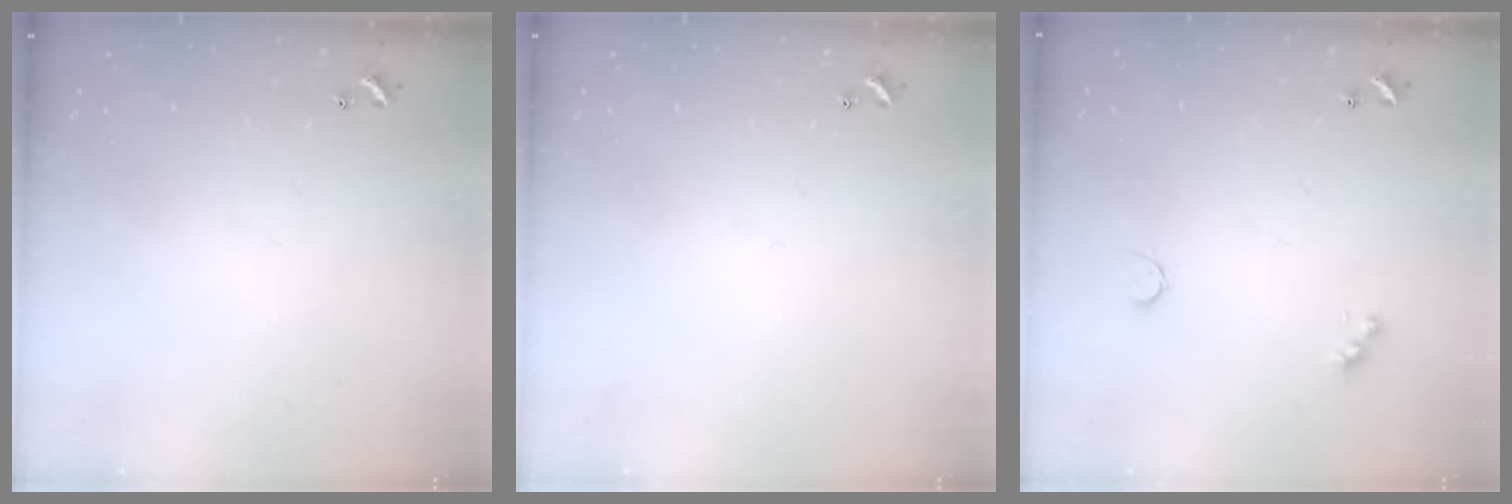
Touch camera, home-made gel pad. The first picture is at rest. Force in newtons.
{"total": 0.0}
{"total": 2.6, "press": 2.5, "slide": 0.5}